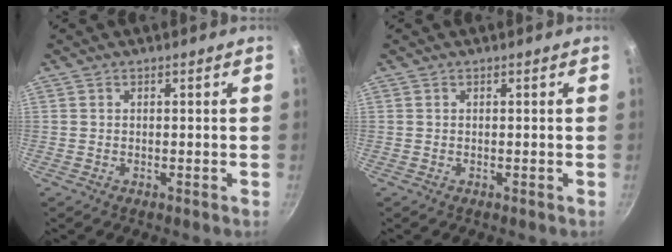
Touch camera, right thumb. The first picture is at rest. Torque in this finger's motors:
{"motor_torque": [-0.03, 0.02, -0.01, 0.00, 0.01]}